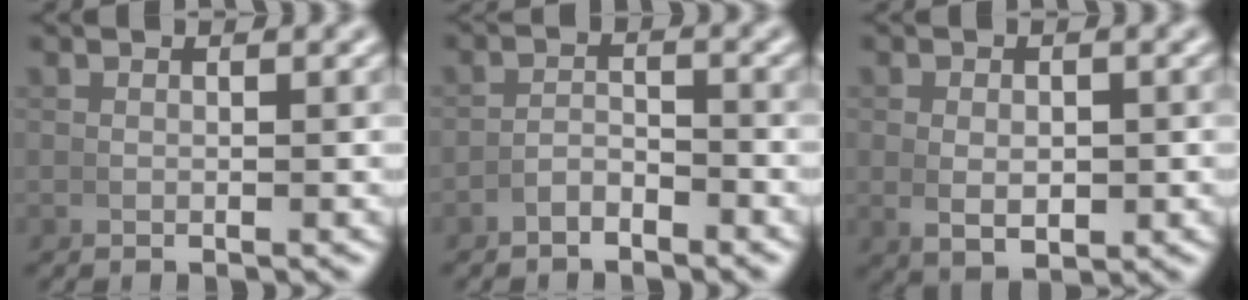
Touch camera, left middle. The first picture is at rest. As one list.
[{"total": 2.4, "force": [-2.2, 0.8, 0.5], "torque": [-0.006, -0.001, -0.043]}, {"total": 2.6, "force": [-0.2, 1.5, 2.1], "torque": [-0.044, -0.016, 0.012]}]